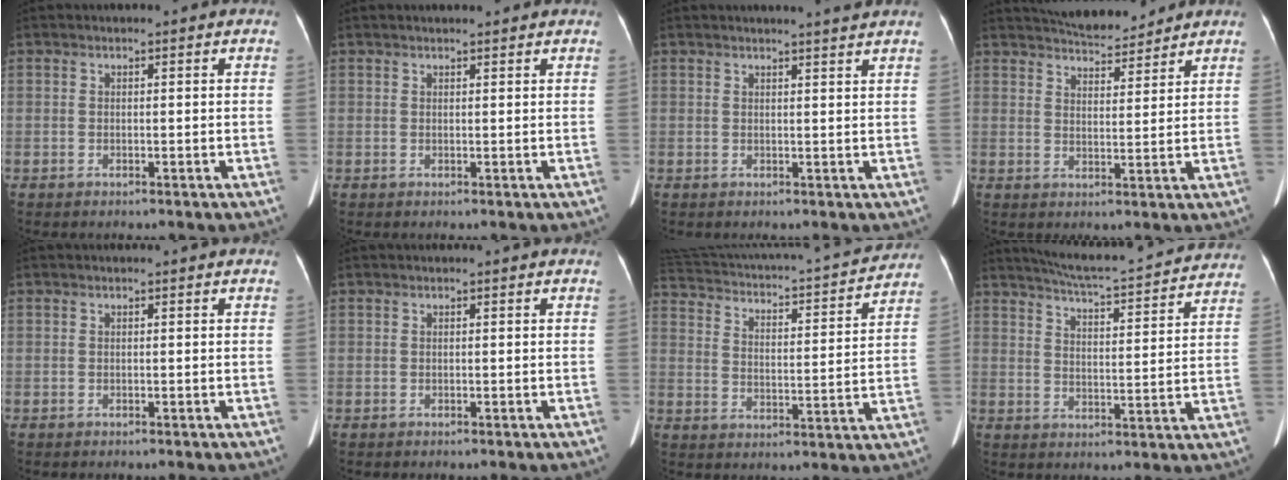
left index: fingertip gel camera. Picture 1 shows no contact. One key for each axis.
{"total": 3.9, "fx": 3.6, "fy": 0.4, "fz": 1.4, "tx": -0.019, "ty": 0.022, "tz": 0.044}
{"total": 5.0, "fx": 4.6, "fy": -0.9, "fz": 1.8, "tx": -0.024, "ty": 0.002, "tz": 0.046}
{"total": 8.6, "fx": 8.1, "fy": 1.4, "fz": 2.2, "tx": -0.043, "ty": 0.009, "tz": 0.125}
{"total": 0.0}
{"total": 0.0}
{"total": 19.3, "fx": 17.4, "fy": 2.2, "fz": 8.1, "tx": -0.140, "ty": -0.007, "tz": 0.242}
{"total": 21.3, "fx": 19.9, "fy": 2.1, "fz": 7.4, "tx": -0.118, "ty": -0.022, "tz": 0.252}